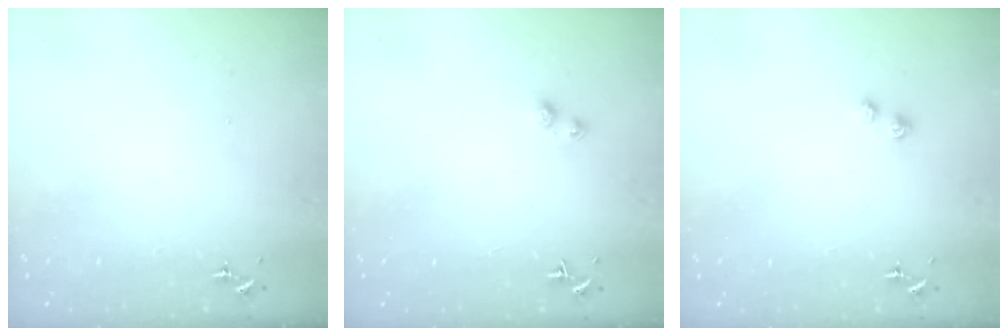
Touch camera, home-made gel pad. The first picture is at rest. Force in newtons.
{"total": 2.6, "press": 2.6, "slide": 0.5}
{"total": 3.0, "press": 2.9, "slide": 0.5}